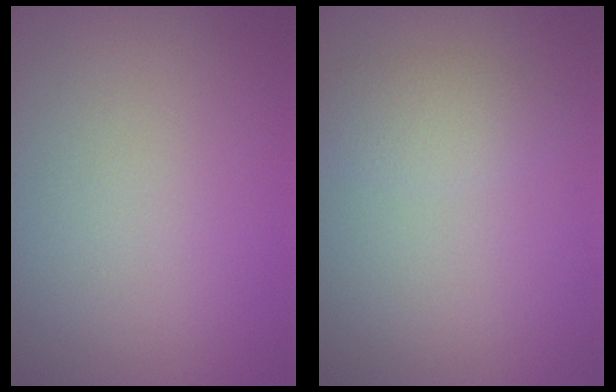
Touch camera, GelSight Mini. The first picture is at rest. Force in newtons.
{"total": 2.2, "press": 2.2, "slide": 0.1}